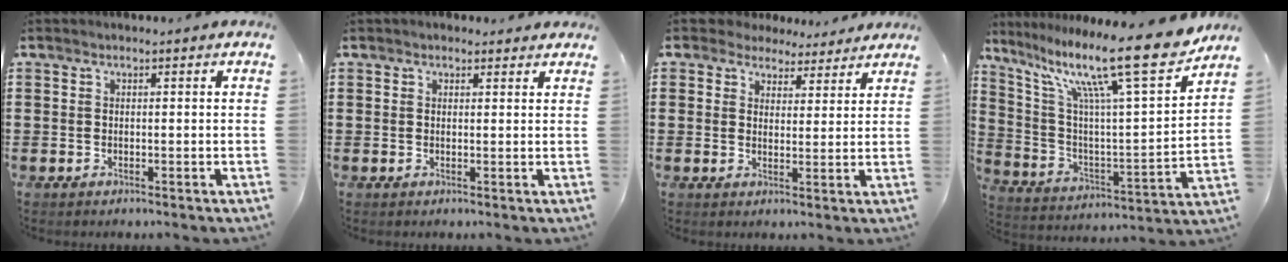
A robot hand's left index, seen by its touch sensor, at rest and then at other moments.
{"total": 1.2, "force": [1.1, 0.5, 0.1], "torque": [-0.005, 0.004, 0.021]}
{"total": 3.8, "force": [3.2, 2.0, 0.0], "torque": [-0.018, -0.005, 0.059]}
{"total": 16.9, "force": [12.8, 1.3, 11.0], "torque": [-0.226, -0.079, 0.202]}